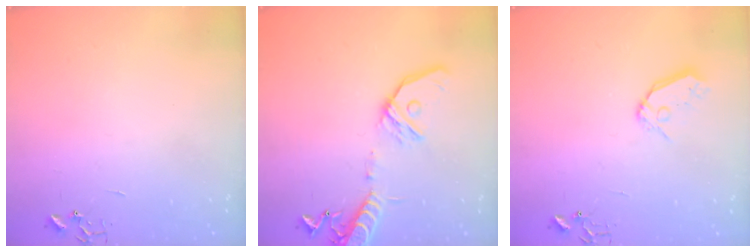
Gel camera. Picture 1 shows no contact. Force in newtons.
{"total": 16.0, "press": 15.7, "slide": 3.1}
{"total": 8.6, "press": 8.6, "slide": 0.7}